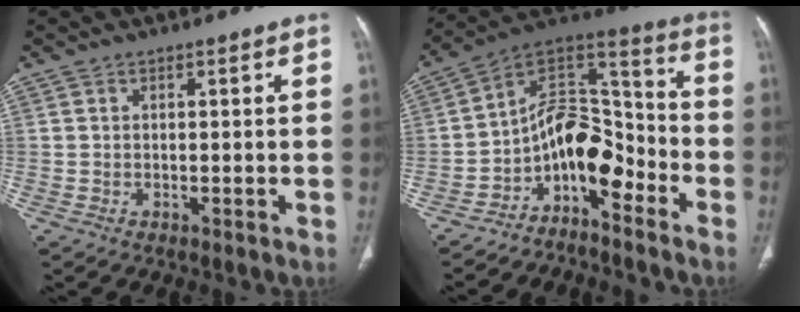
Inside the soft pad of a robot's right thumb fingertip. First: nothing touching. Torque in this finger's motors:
{"motor_torque": [2.83, 1.68, 0.61, -1.07, 0.05]}